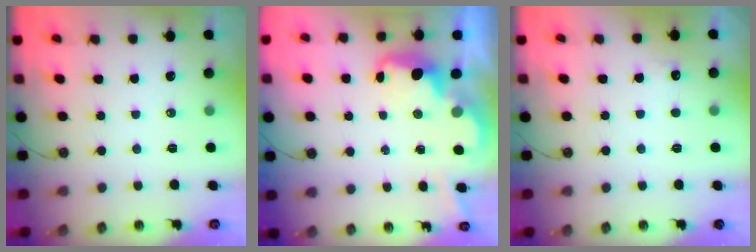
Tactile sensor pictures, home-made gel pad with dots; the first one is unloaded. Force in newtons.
{"total": 2.6, "press": 2.6, "slide": 0.5}
{"total": 4.7, "press": 4.6, "slide": 1.1}